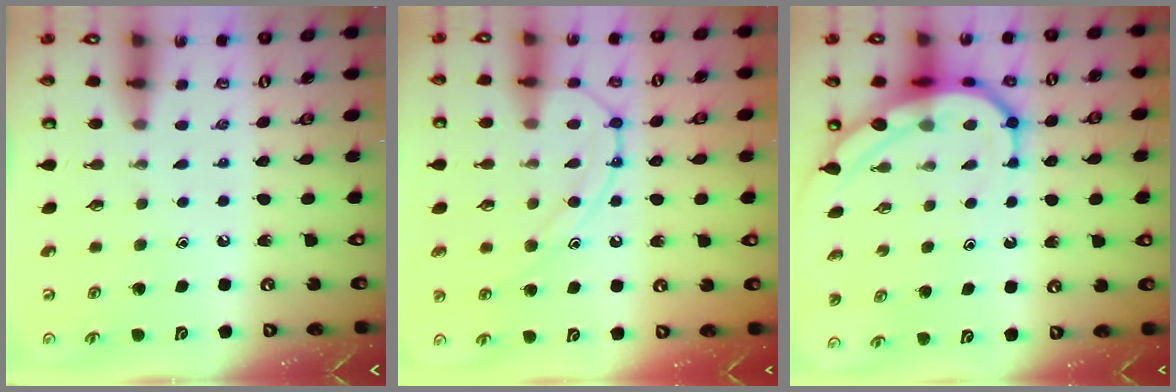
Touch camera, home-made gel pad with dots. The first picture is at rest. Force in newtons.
{"total": 13.2, "press": 13.2, "slide": 1.2}
{"total": 10.6, "press": 10.5, "slide": 1.1}